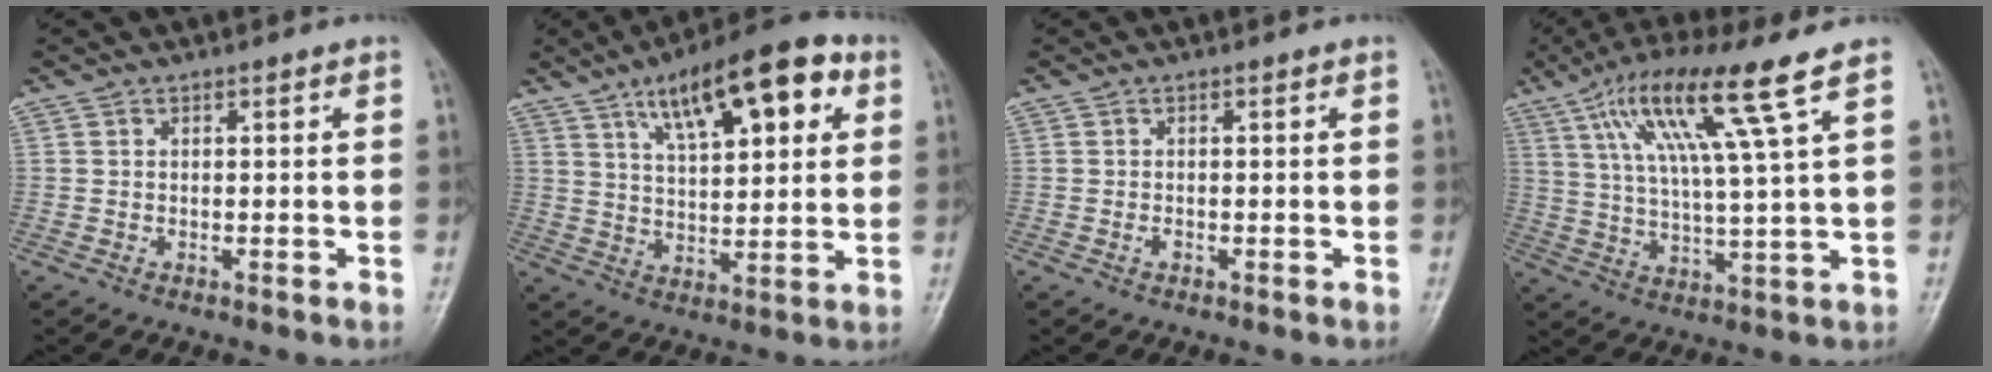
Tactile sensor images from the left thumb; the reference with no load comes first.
{"total": 17.6, "force": [8.0, 6.8, 14.1], "torque": [-0.178, -0.011, 0.122]}
{"total": 0.6, "force": [-0.3, 0.4, 0.4], "torque": [-0.006, 0.000, -0.005]}
{"total": 14.8, "force": [7.5, 0.4, 12.8], "torque": [-0.242, -0.014, 0.136]}